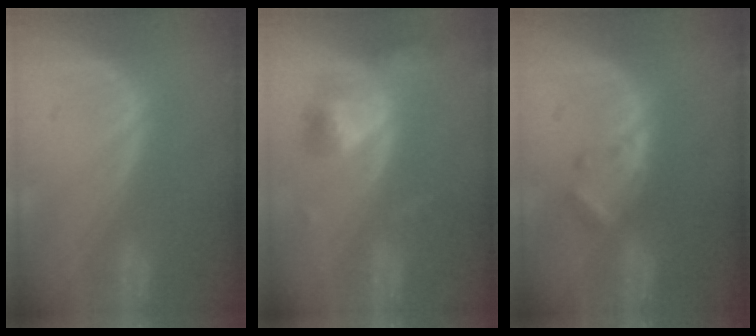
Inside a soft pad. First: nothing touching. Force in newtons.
{"total": 5.3, "press": 4.9, "slide": 1.9}
{"total": 3.0, "press": 3.0, "slide": 0.4}